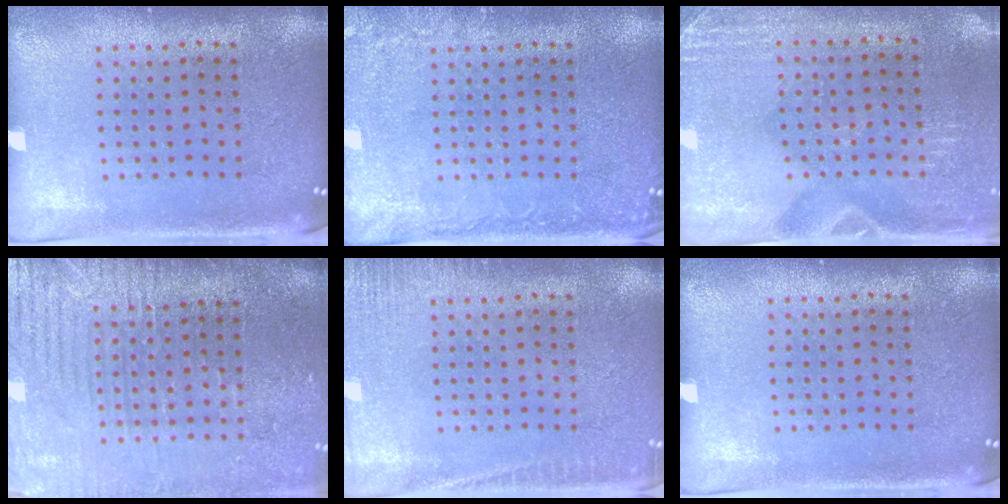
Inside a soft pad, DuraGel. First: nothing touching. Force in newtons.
{"total": 2.4, "press": 2.4, "slide": 0.4}
{"total": 2.8, "press": 2.5, "slide": 1.3}
{"total": 3.6, "press": 3.4, "slide": 1.4}
{"total": 2.7, "press": 2.7, "slide": 0.5}
{"total": 0.0}